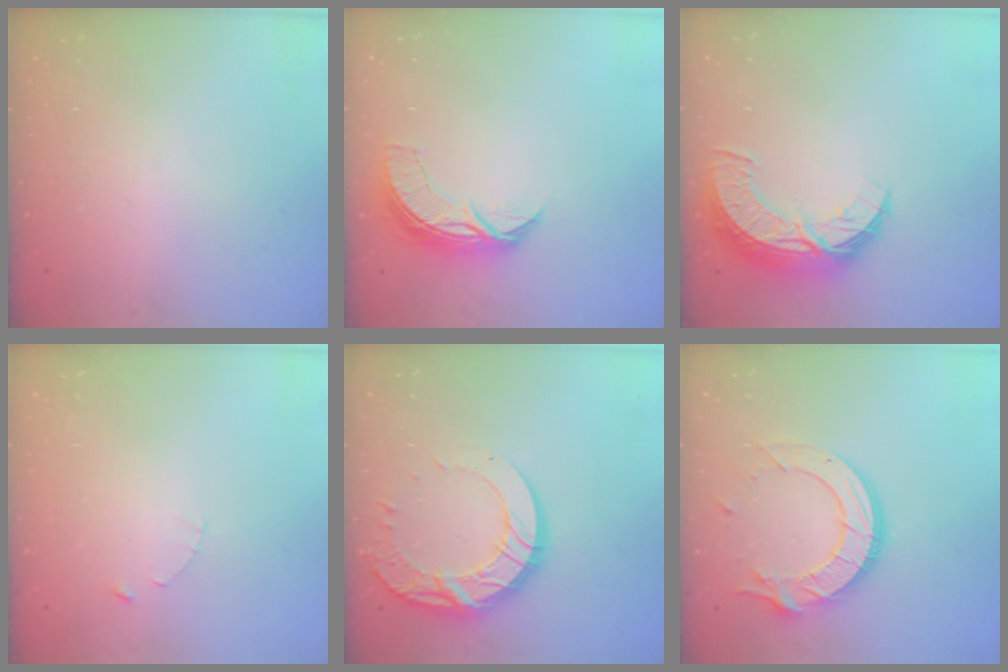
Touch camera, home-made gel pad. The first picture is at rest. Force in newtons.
{"total": 7.4, "press": 7.3, "slide": 0.5}
{"total": 9.7, "press": 9.7, "slide": 0.7}
{"total": 1.2, "press": 1.1, "slide": 0.2}
{"total": 17.3, "press": 17.2, "slide": 1.9}
{"total": 15.2, "press": 15.2, "slide": 1.3}